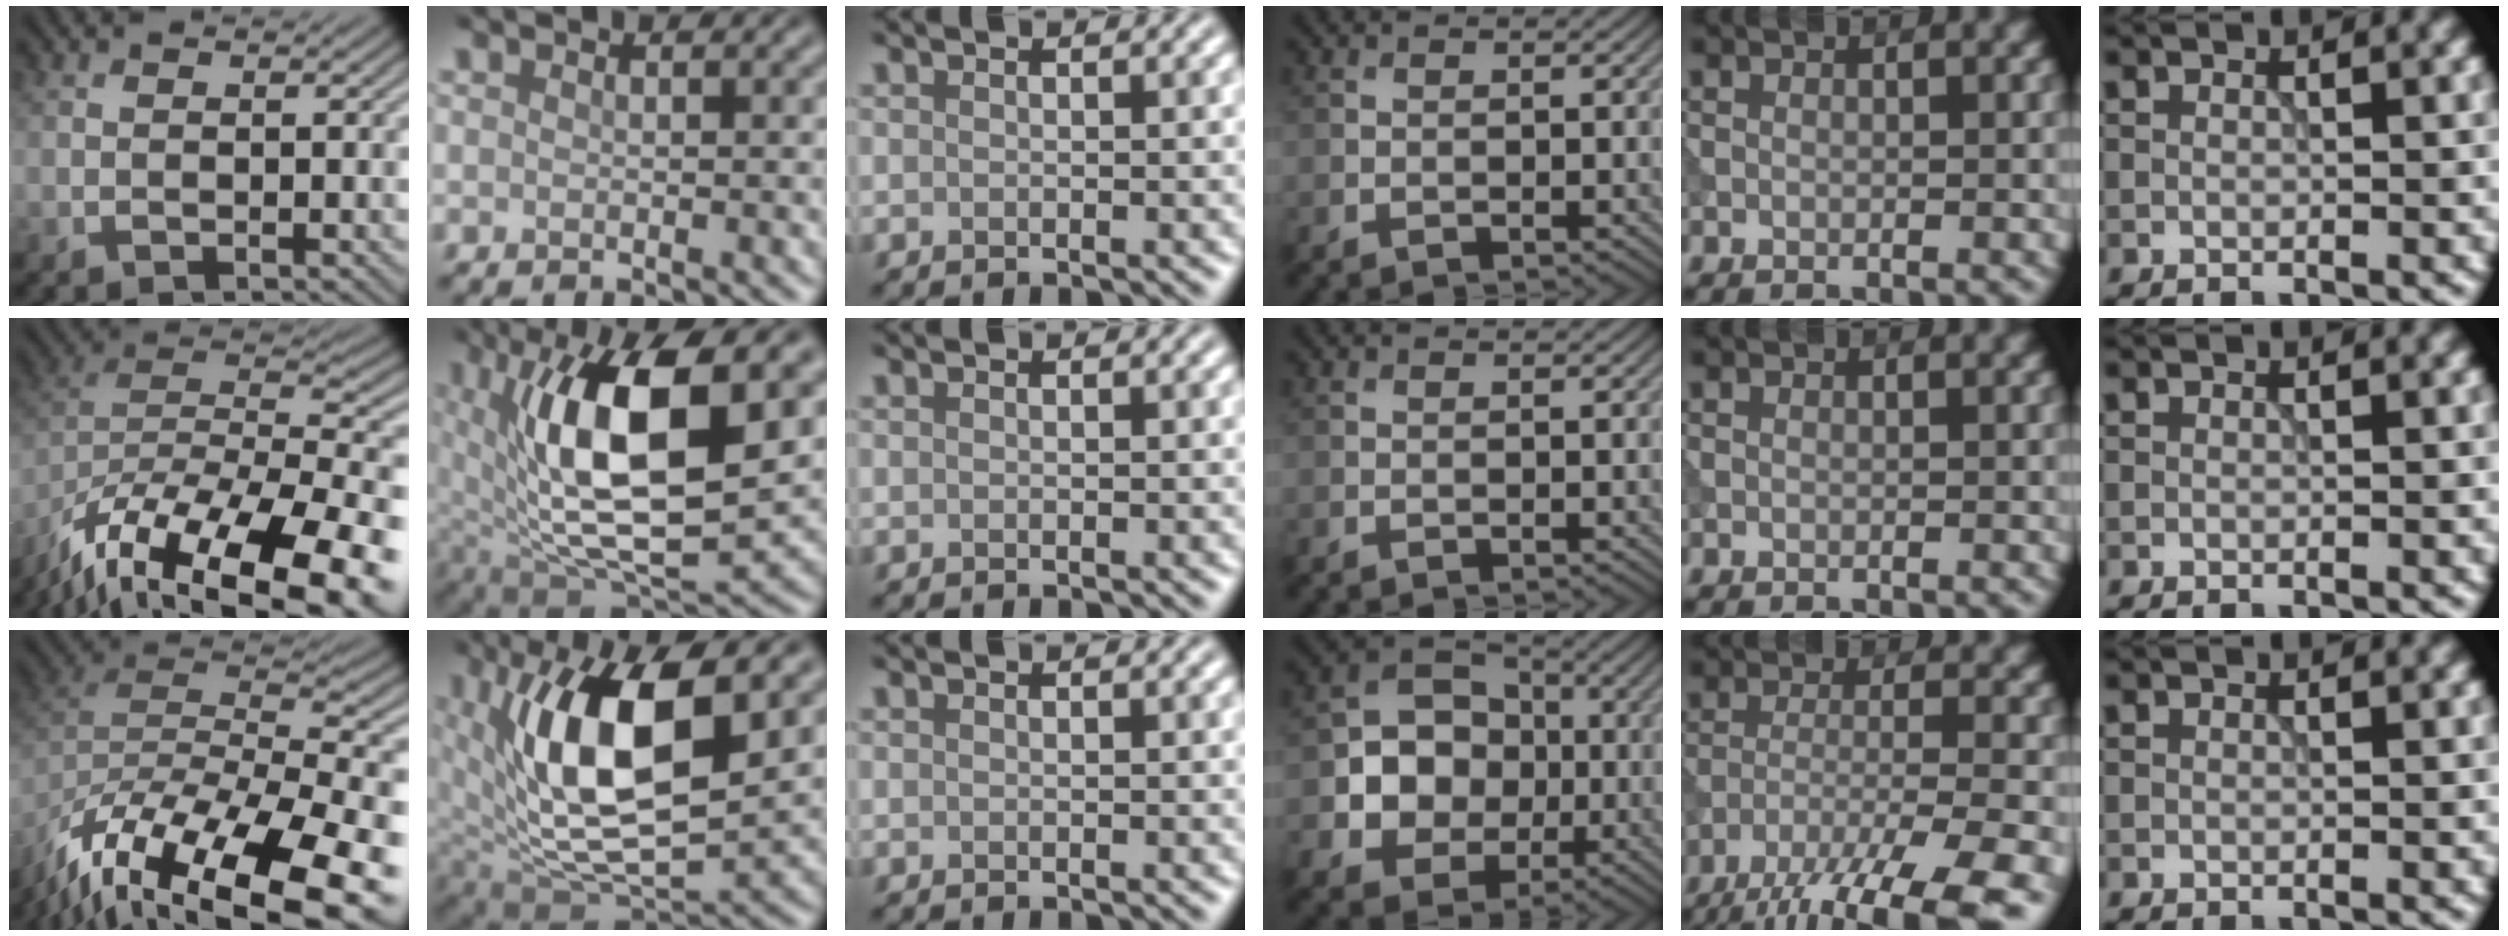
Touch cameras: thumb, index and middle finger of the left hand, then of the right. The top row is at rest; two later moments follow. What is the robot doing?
{"motion": "extract", "object": "tissue"}